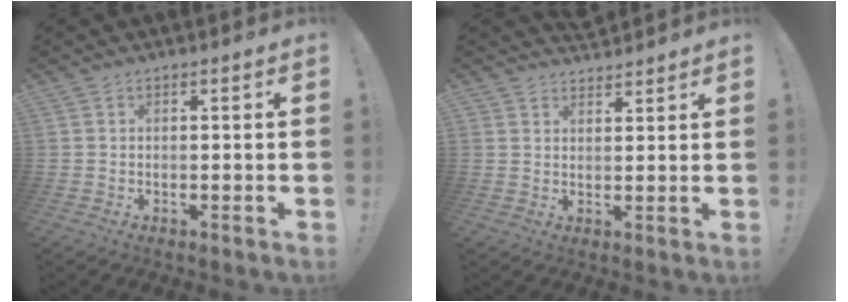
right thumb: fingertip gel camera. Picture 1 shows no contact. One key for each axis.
{"total": 3.1, "fx": 2.7, "fy": 1.4, "fz": -0.4, "tx": 0.013, "ty": -0.021, "tz": 0.051}